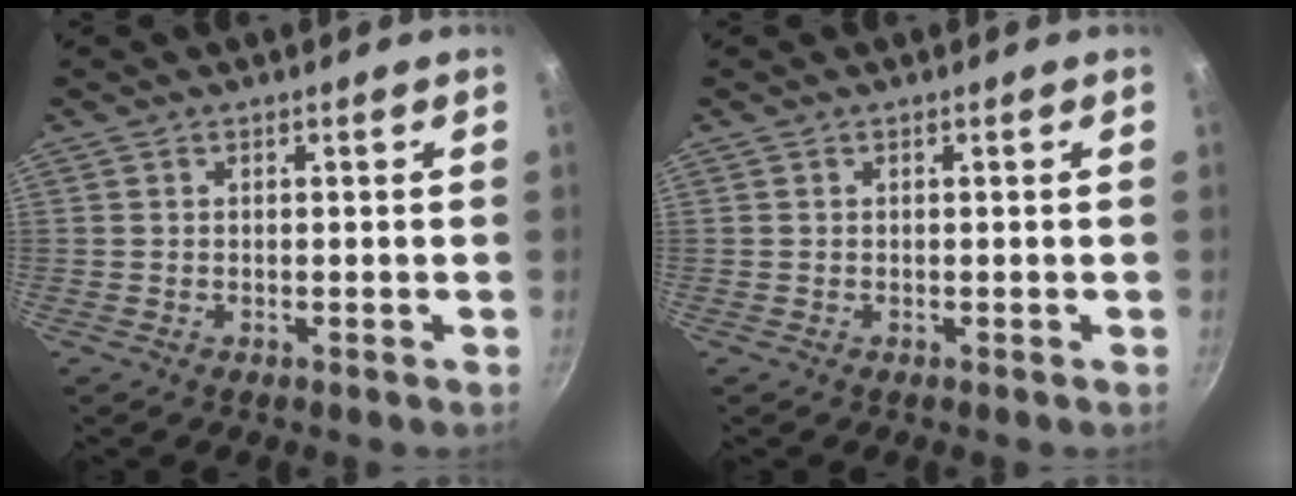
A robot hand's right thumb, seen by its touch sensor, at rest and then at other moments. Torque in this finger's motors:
{"motor_torque": [-0.11, 0.11, 0.00, 0.00, 0.00]}